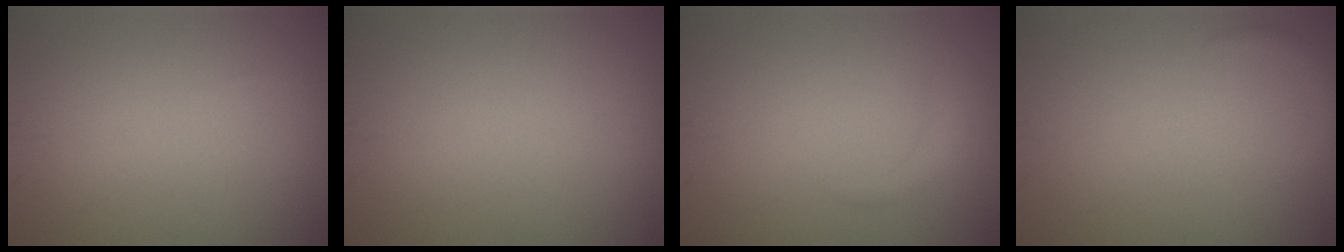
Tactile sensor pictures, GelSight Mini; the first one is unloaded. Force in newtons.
{"total": 0.0}
{"total": 1.0, "press": 1.0, "slide": 0.1}
{"total": 1.1, "press": 1.1, "slide": 0.1}